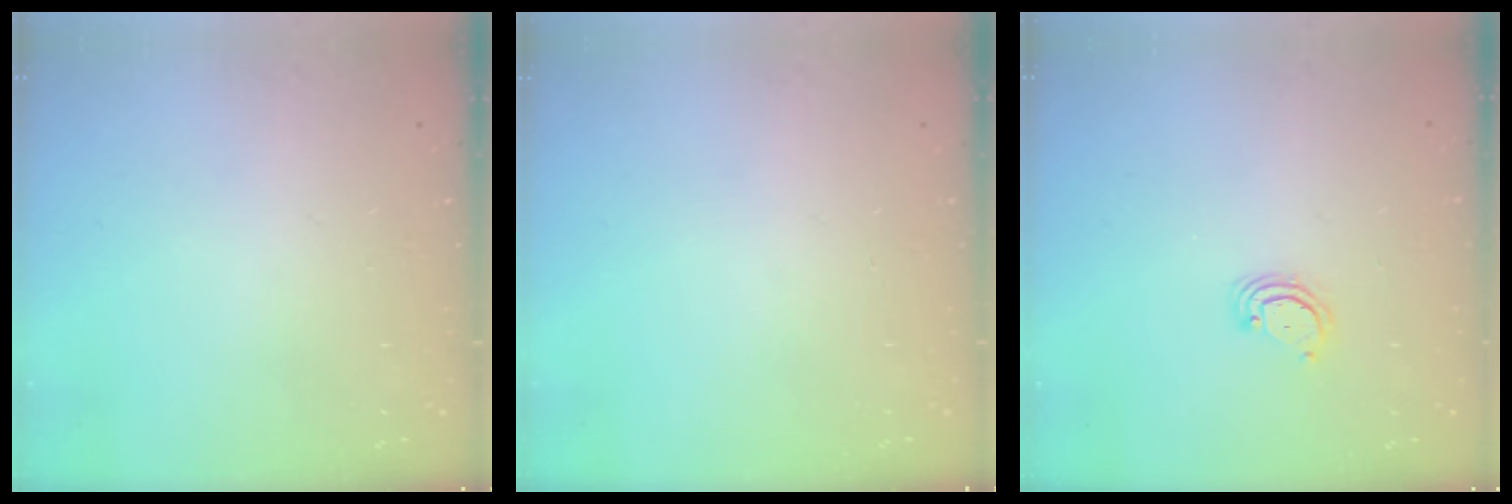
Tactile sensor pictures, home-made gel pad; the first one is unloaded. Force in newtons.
{"total": 0.0}
{"total": 2.9, "press": 2.9, "slide": 0.3}